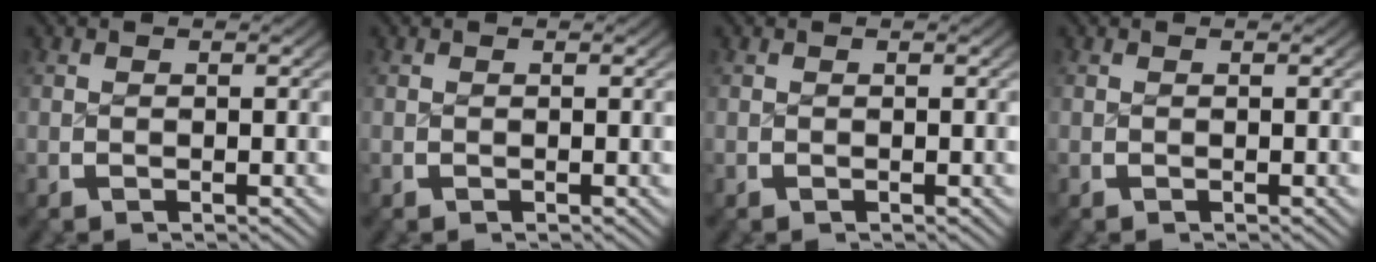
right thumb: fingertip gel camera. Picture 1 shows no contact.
{"total": 0.0}
{"total": 0.0}
{"total": 0.0}